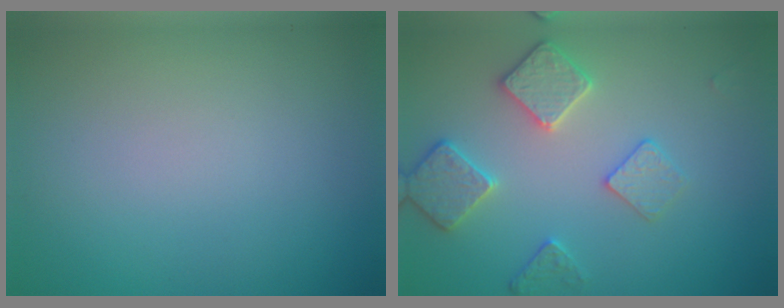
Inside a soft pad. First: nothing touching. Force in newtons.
{"total": 3.3, "press": 3.2, "slide": 0.6}